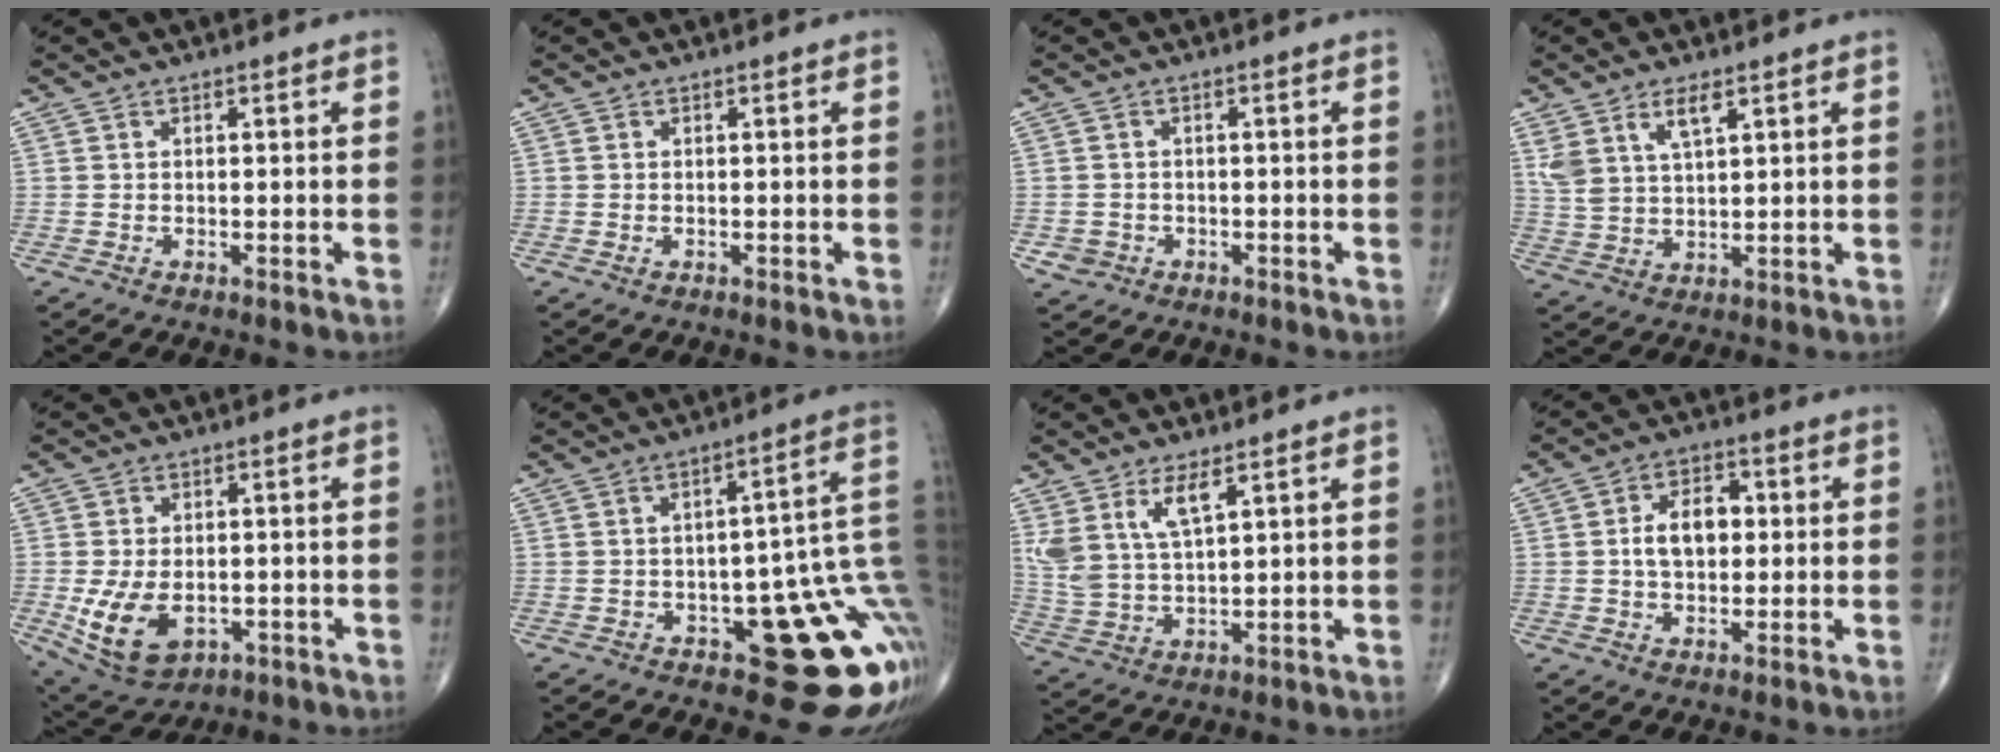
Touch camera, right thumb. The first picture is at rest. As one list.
[{"total": 0.0}, {"total": 2.4, "force": [-0.9, 2.2, 0.4], "torque": [-0.002, 0.006, -0.011]}, {"total": 6.8, "force": [3.7, 2.7, 4.9], "torque": [-0.098, -0.014, 0.080]}, {"total": 10.4, "force": [-2.4, 6.6, 7.7], "torque": [-0.138, -0.003, -0.022]}, {"total": 18.0, "force": [-4.7, 7.6, 15.7], "torque": [-0.103, 0.032, -0.044]}, {"total": 8.1, "force": [4.4, 2.9, 6.1], "torque": [-0.128, -0.020, 0.098]}, {"total": 8.1, "force": [0.7, 5.2, 6.1], "torque": [-0.085, 0.015, 0.007]}]